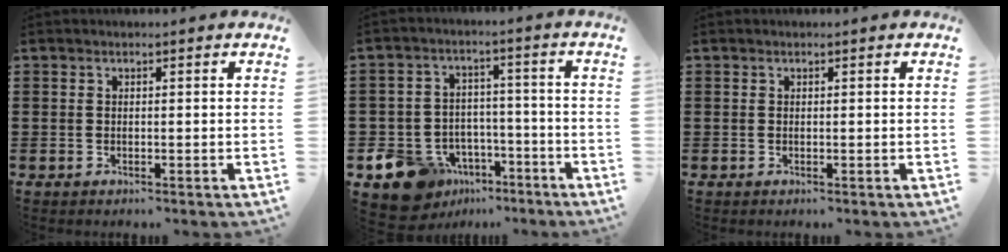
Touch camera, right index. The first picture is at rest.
{"total": 10.2, "force": [-6.8, 7.0, 3.0], "torque": [-0.092, 0.031, -0.125]}
{"total": 0.0}